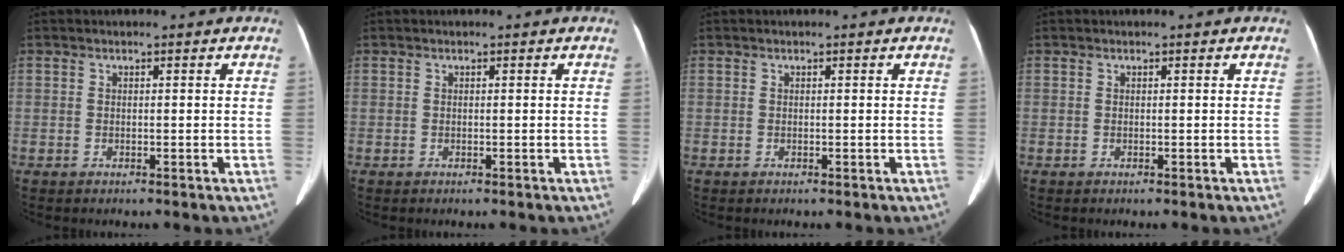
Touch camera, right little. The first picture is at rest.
{"total": 0.0}
{"total": 0.0}
{"total": 0.0}